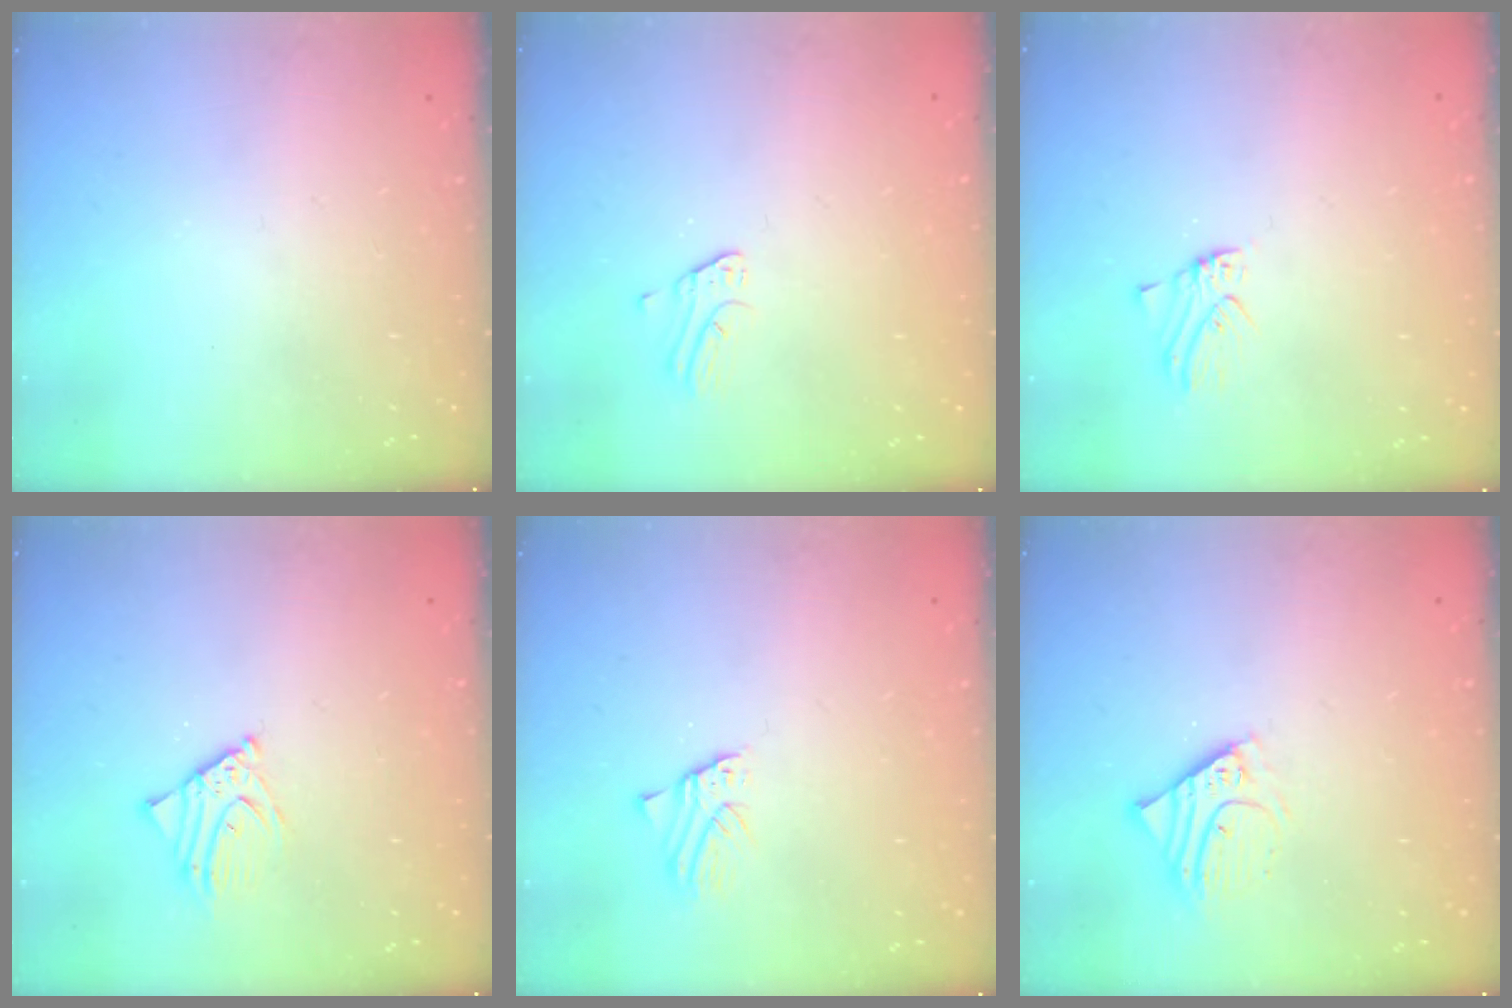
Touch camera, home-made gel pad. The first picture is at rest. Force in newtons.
{"total": 1.0, "press": 1.0, "slide": 0.1}
{"total": 0.0}
{"total": 5.0, "press": 4.9, "slide": 0.5}
{"total": 1.6, "press": 1.6, "slide": 0.3}
{"total": 5.6, "press": 5.6, "slide": 0.5}